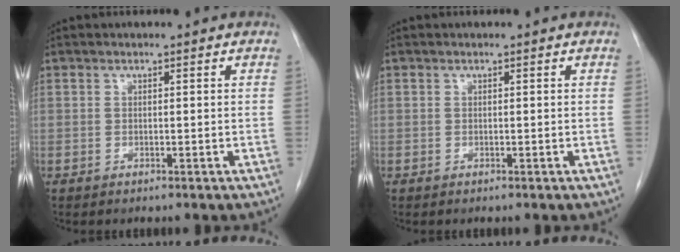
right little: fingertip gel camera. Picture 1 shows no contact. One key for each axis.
{"total": 0.0}